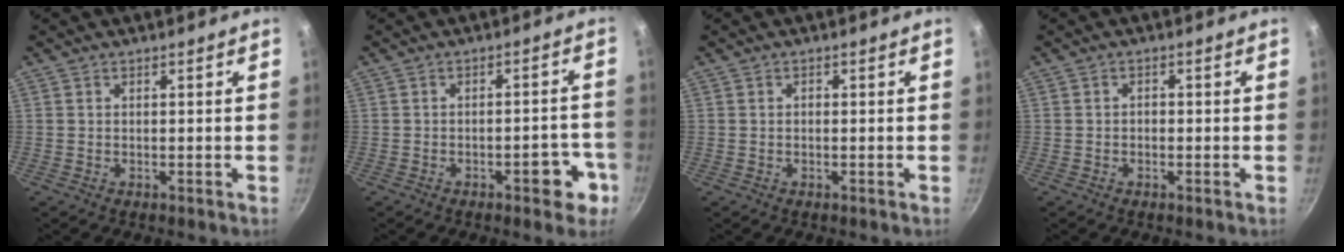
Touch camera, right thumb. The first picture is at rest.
{"total": 7.0, "force": [-3.3, 3.0, 5.4], "torque": [-0.045, 0.029, -0.038]}
{"total": 0.7, "force": [-0.2, 0.5, 0.4], "torque": [-0.007, 0.005, -0.003]}
{"total": 1.2, "force": [-0.4, 0.9, 0.7], "torque": [-0.009, 0.007, -0.008]}